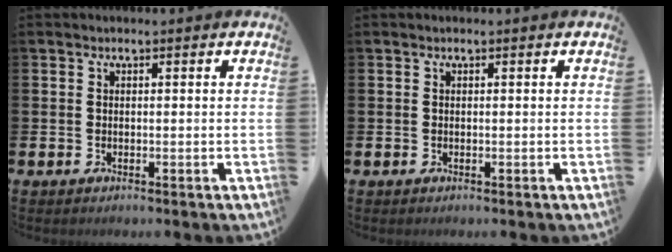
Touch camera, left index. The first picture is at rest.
{"total": 0.0}